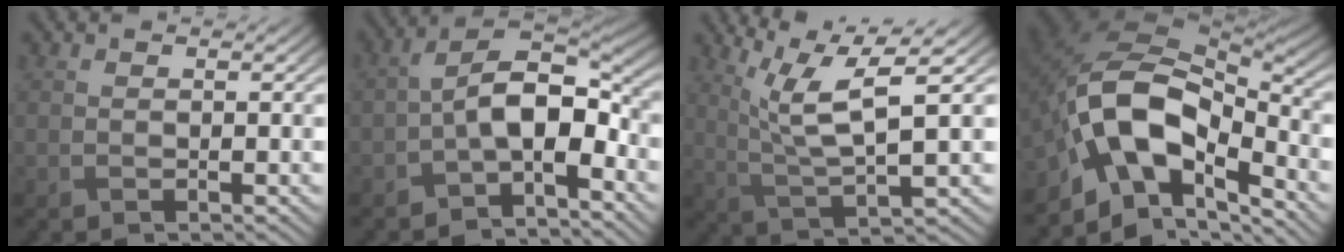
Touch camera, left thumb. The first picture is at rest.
{"total": 8.2, "force": [-2.7, 4.0, 6.6], "torque": [-0.110, 0.009, -0.063]}
{"total": 9.1, "force": [3.9, 1.9, 8.0], "torque": [-0.164, 0.012, 0.081]}
{"total": 14.6, "force": [-5.0, 8.1, 11.0], "torque": [-0.208, -0.016, -0.106]}